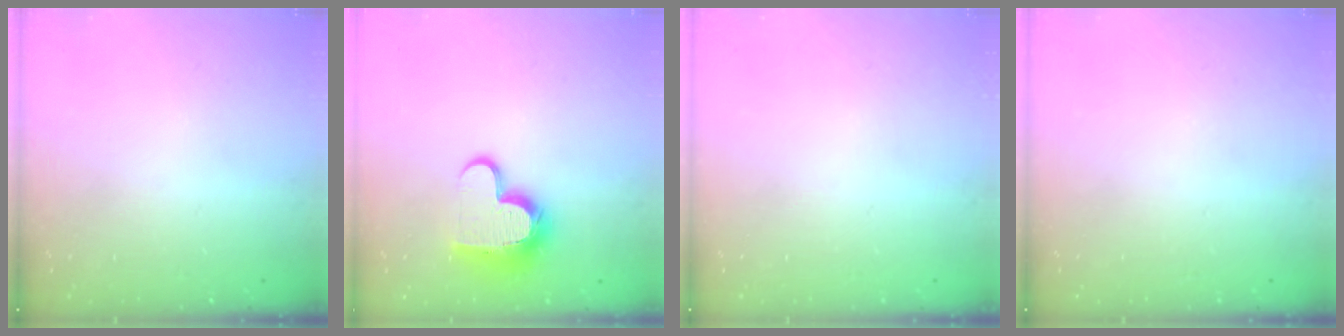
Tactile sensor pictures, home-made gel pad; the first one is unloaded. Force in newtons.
{"total": 13.0, "press": 13.0, "slide": 1.2}
{"total": 0.0}
{"total": 0.0}